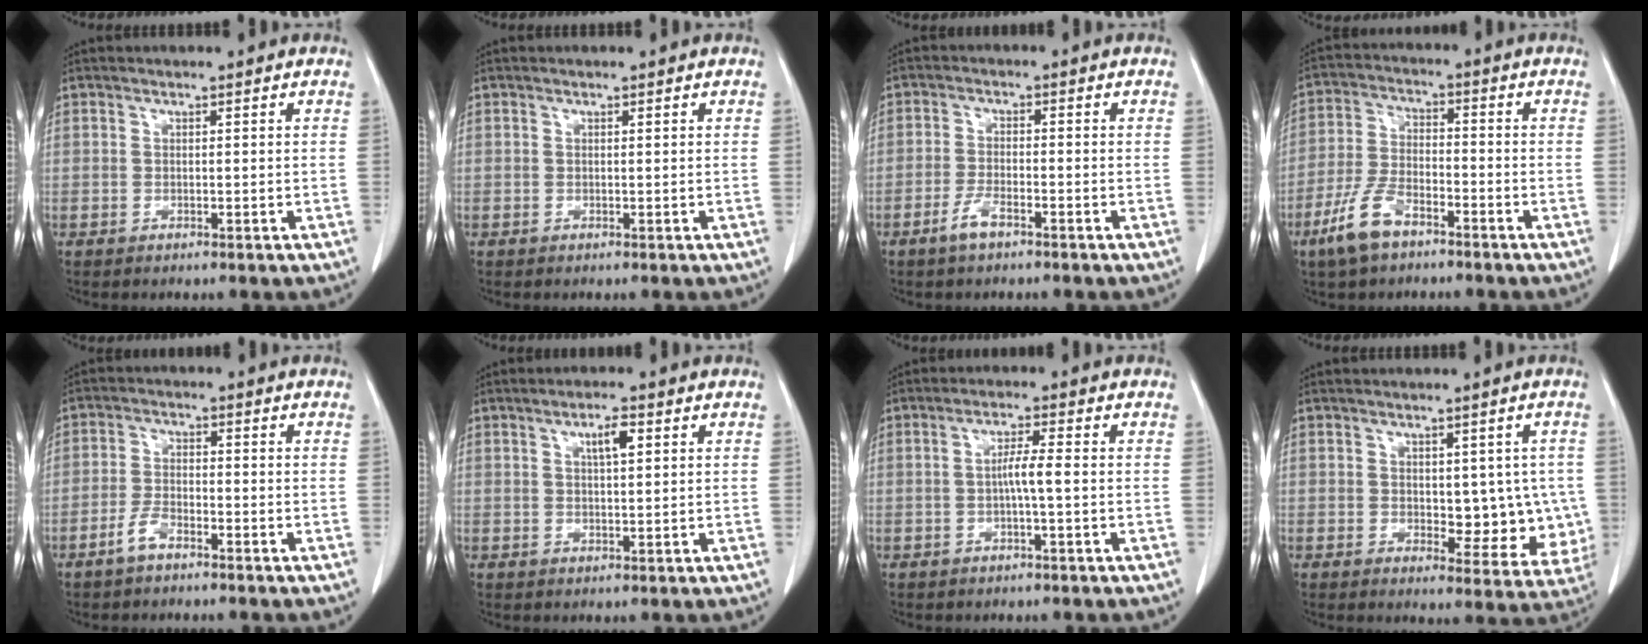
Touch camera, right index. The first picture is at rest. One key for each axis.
{"total": 0.0}
{"total": 3.3, "fx": -2.2, "fy": 0.7, "fz": 2.2, "tx": -0.047, "ty": 0.001, "tz": -0.046}
{"total": 8.1, "fx": -5.3, "fy": 3.3, "fz": 5.1, "tx": -0.119, "ty": -0.002, "tz": -0.104}
{"total": 3.4, "fx": -2.5, "fy": 1.2, "fz": 2.1, "tx": -0.043, "ty": 0.004, "tz": -0.051}
{"total": 3.5, "fx": 1.4, "fy": 0.7, "fz": 3.1, "tx": -0.051, "ty": 0.001, "tz": 0.023}
{"total": 3.4, "fx": -0.4, "fy": -0.1, "fz": 3.3, "tx": -0.060, "ty": 0.004, "tz": -0.008}
{"total": 8.3, "fx": 0.1, "fy": 4.5, "fz": 7.0, "tx": -0.061, "ty": 0.000, "tz": 0.012}